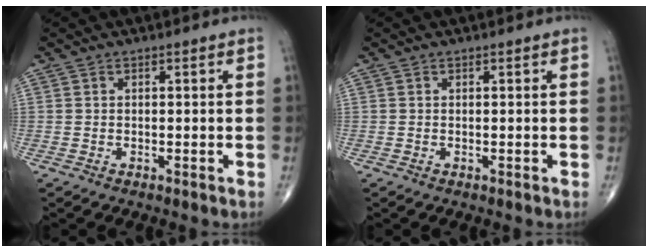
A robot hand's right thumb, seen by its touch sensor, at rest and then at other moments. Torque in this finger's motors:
{"motor_torque": [0.05, -0.15, 0.19, 0.13, 0.00]}